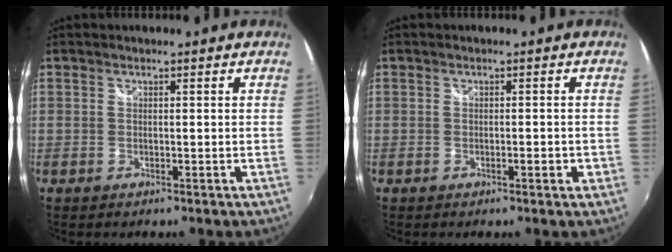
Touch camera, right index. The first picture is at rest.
{"total": 1.5, "force": [-0.5, 0.4, 1.3], "torque": [-0.017, 0.005, -0.005]}